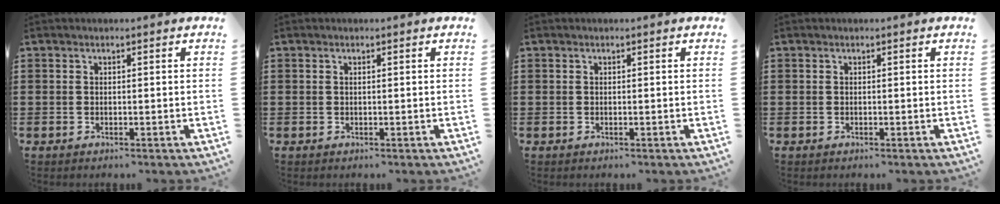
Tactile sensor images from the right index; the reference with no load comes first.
{"total": 0.0}
{"total": 0.0}
{"total": 0.0}